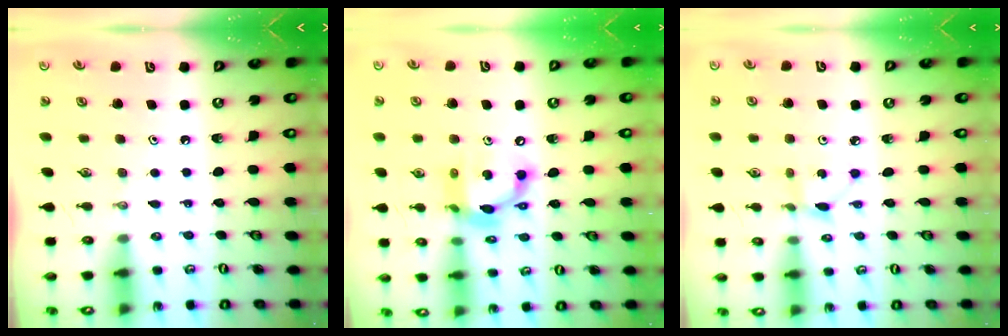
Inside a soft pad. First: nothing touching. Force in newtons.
{"total": 13.2, "press": 13.2, "slide": 0.4}
{"total": 2.0, "press": 2.0, "slide": 0.3}